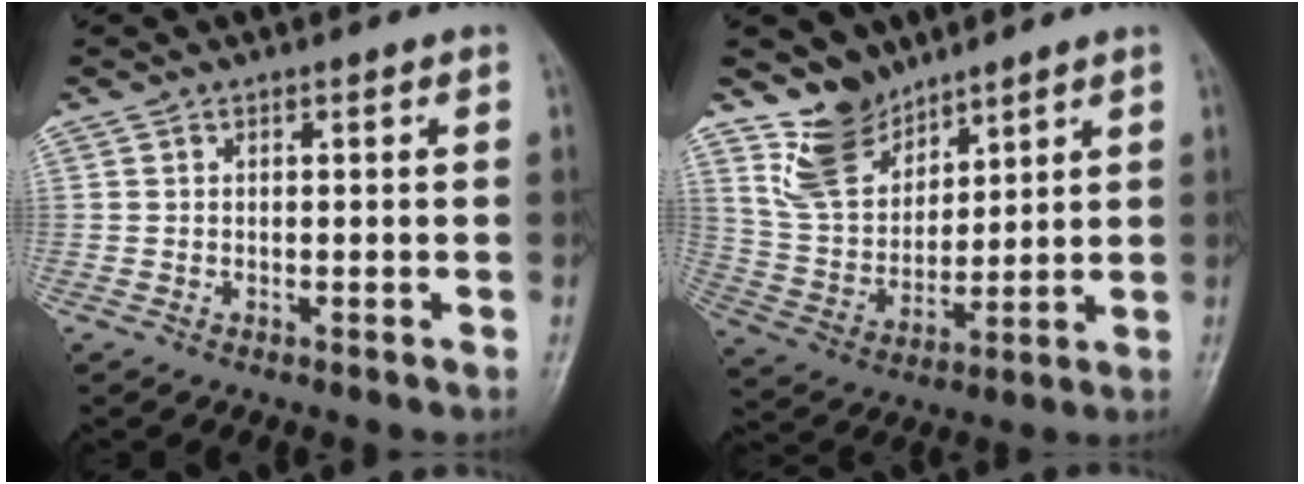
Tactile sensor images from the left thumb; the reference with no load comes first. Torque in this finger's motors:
{"motor_torque": [0.18, 0.08, -0.10, -0.49, 0.14]}